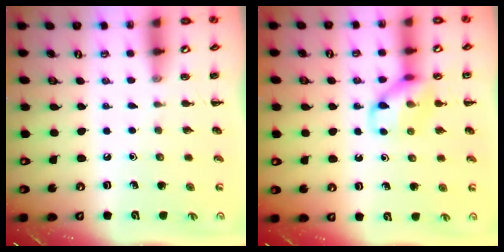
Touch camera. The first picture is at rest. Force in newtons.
{"total": 11.0, "press": 11.0, "slide": 1.4}